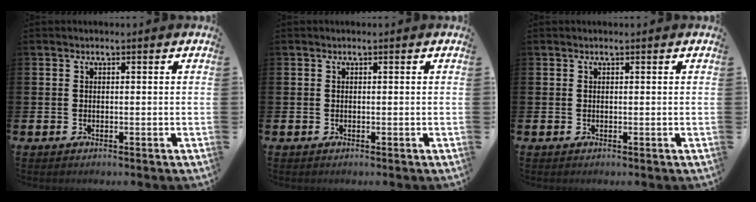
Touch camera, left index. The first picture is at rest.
{"total": 0.0}
{"total": 0.0}